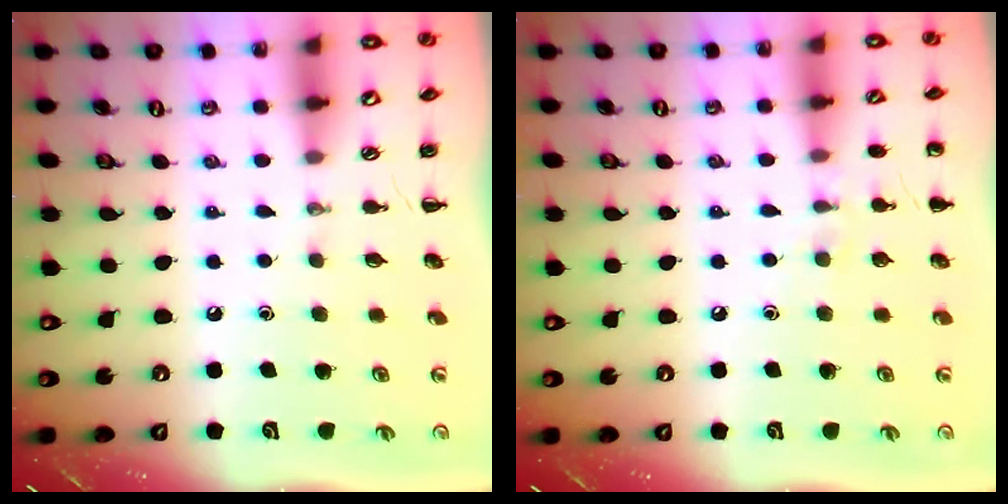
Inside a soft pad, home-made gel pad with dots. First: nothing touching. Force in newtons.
{"total": 5.9, "press": 5.6, "slide": 1.8}